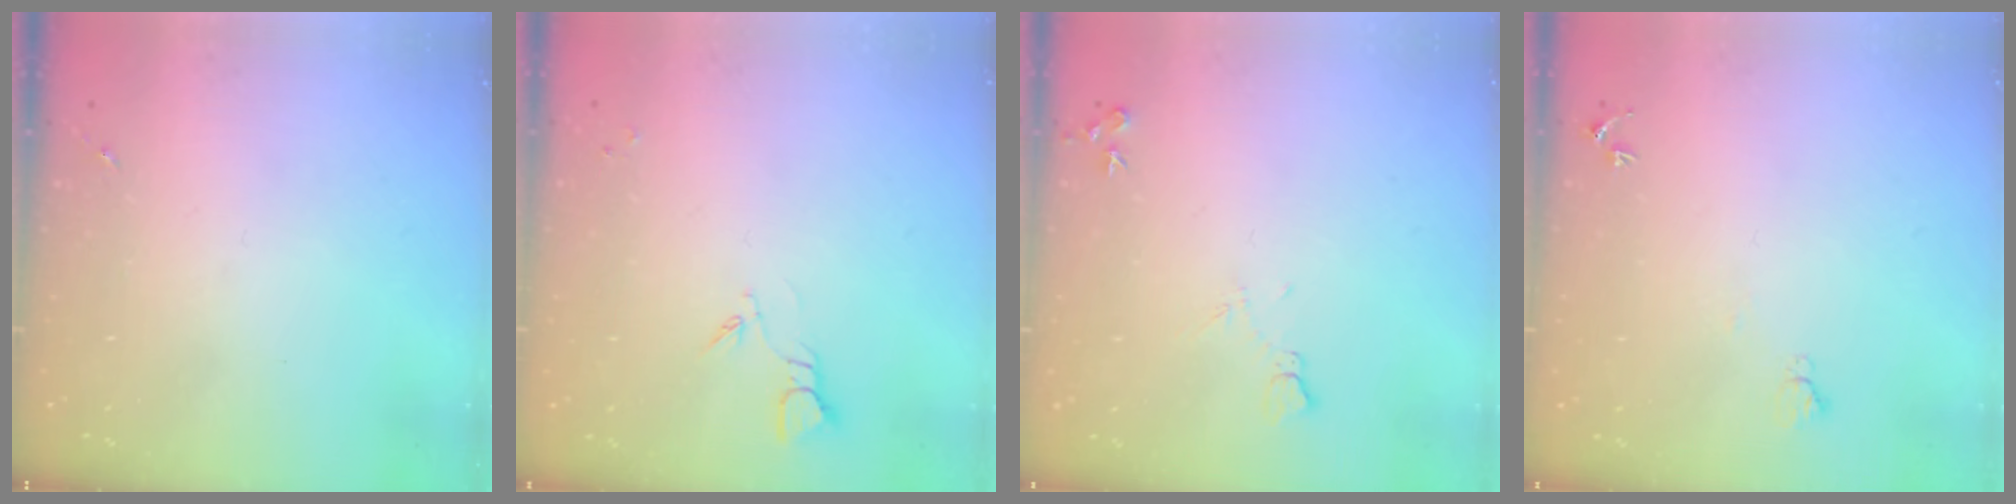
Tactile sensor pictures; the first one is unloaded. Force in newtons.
{"total": 3.3, "press": 3.3, "slide": 0.4}
{"total": 7.6, "press": 7.6, "slide": 0.8}
{"total": 4.8, "press": 4.8, "slide": 0.6}